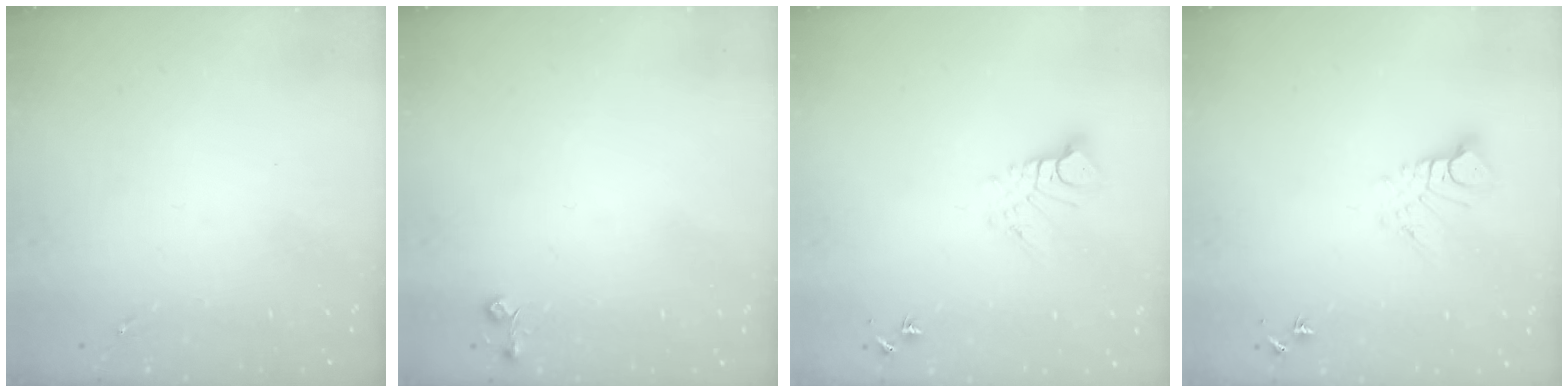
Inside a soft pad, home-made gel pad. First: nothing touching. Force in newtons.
{"total": 4.4, "press": 4.4, "slide": 0.7}
{"total": 7.7, "press": 7.7, "slide": 0.7}
{"total": 7.7, "press": 7.7, "slide": 0.7}